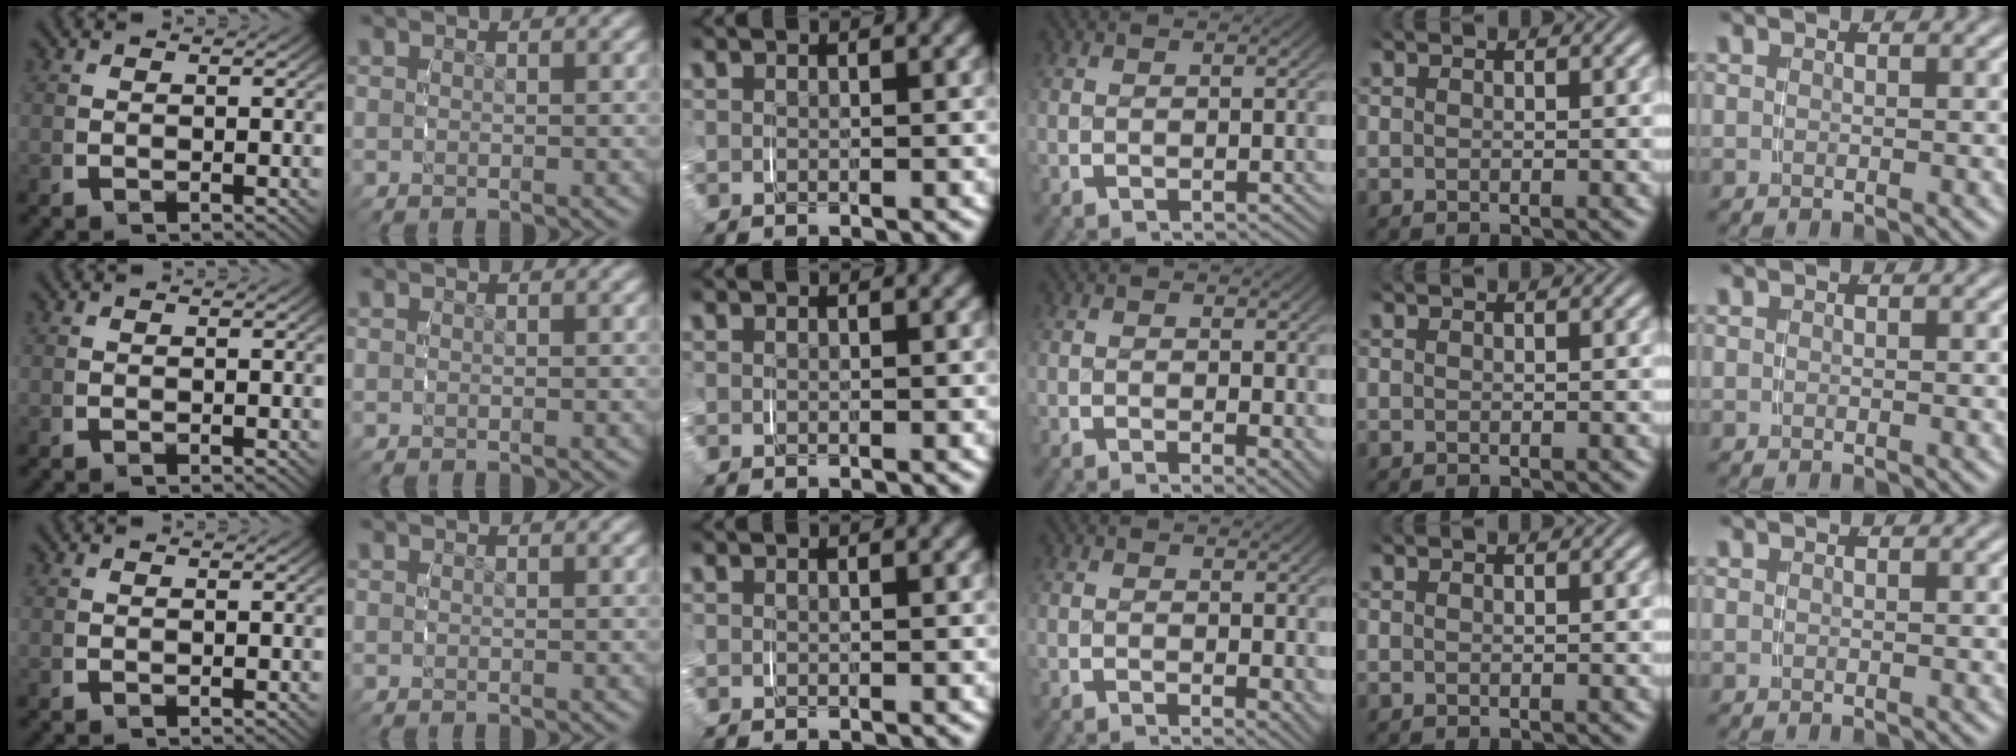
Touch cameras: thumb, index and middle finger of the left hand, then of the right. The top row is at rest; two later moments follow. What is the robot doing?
{"motion": "grasp_and_lifting", "object": "jewelry box"}